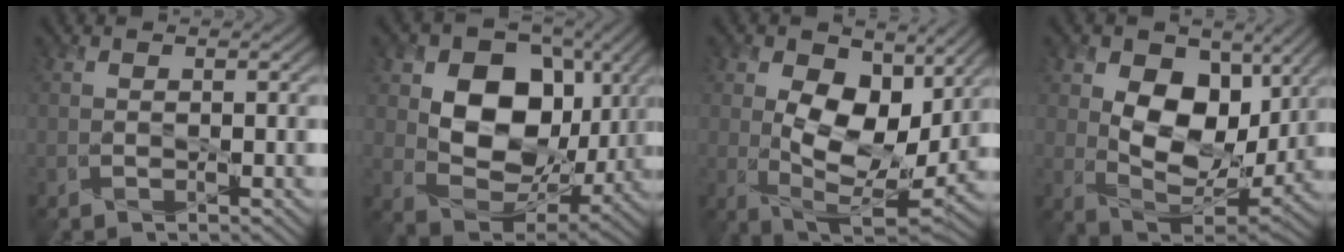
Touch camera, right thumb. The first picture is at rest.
{"total": 12.0, "force": [2.7, 9.0, 7.5], "torque": [-0.142, -0.006, 0.040]}
{"total": 10.7, "force": [2.6, 6.5, 8.1], "torque": [-0.158, -0.012, 0.043]}
{"total": 11.5, "force": [3.1, 7.7, 8.0], "torque": [-0.160, -0.009, 0.046]}